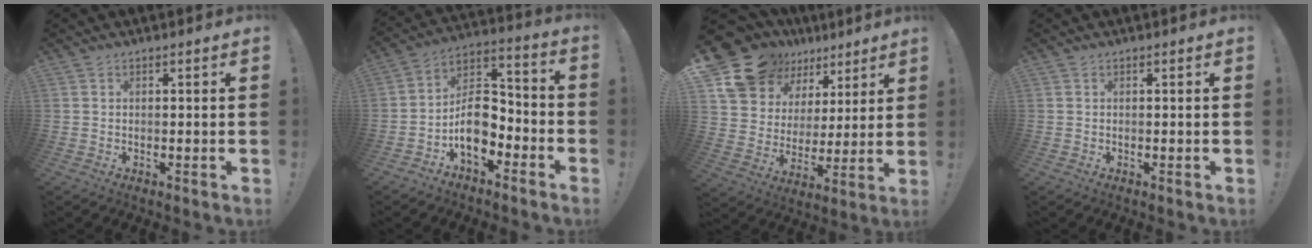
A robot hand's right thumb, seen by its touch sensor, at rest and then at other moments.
{"total": 12.3, "force": [-5.4, 8.2, 7.4], "torque": [-0.120, 0.031, -0.089]}
{"total": 17.1, "force": [12.3, 10.6, 5.4], "torque": [-0.104, -0.076, 0.249]}
{"total": 0.0}